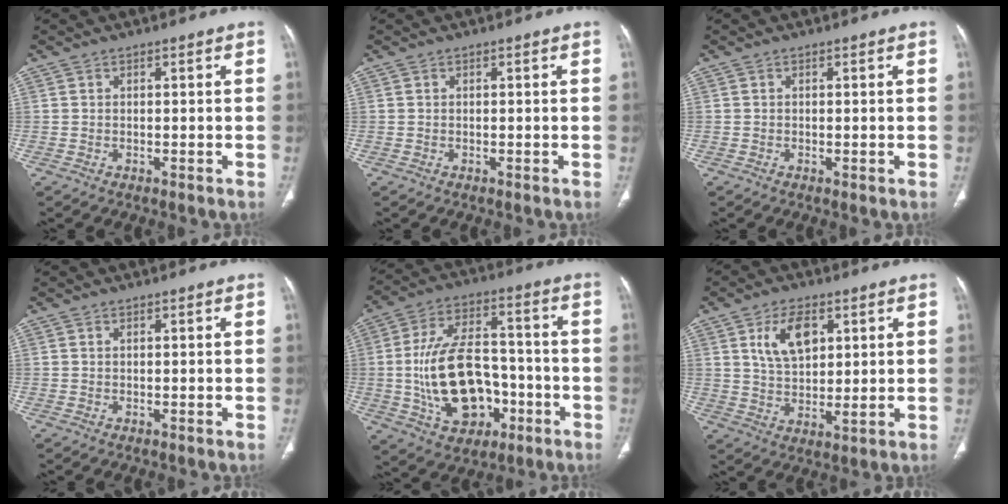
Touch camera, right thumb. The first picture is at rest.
{"total": 0.0}
{"total": 0.6, "force": [-0.2, 0.2, 0.5], "torque": [-0.009, -0.003, -0.002]}
{"total": 0.0}
{"total": 18.7, "force": [-4.1, 11.9, 13.8], "torque": [-0.223, 0.036, -0.056]}
{"total": 9.6, "force": [3.8, 5.1, 7.2], "torque": [-0.114, -0.018, 0.074]}